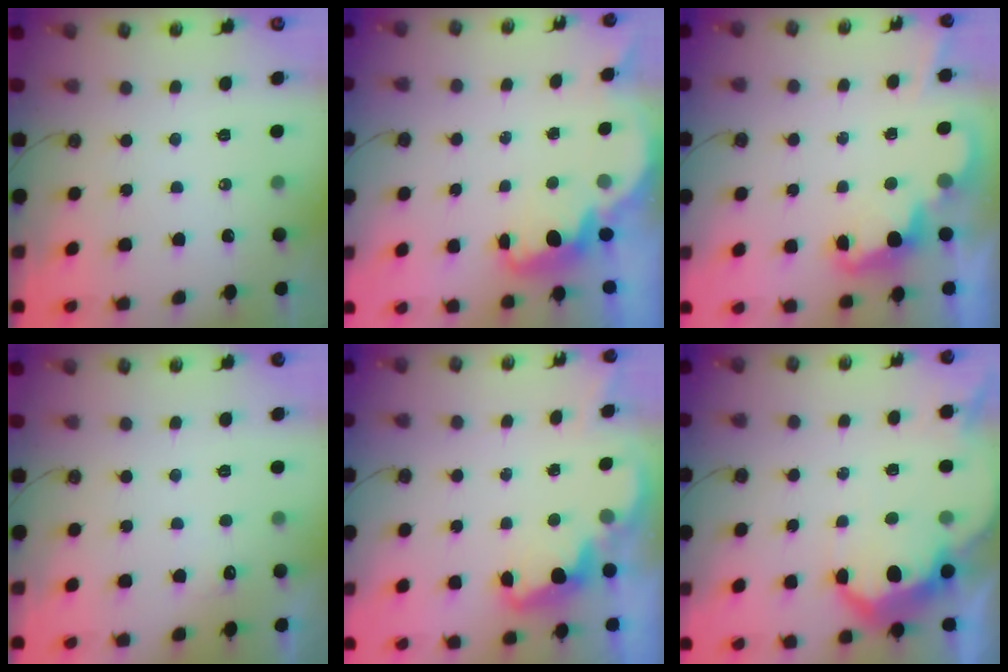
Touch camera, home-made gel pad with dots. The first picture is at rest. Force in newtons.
{"total": 2.2, "press": 2.1, "slide": 0.6}
{"total": 2.5, "press": 2.4, "slide": 0.5}
{"total": 4.4, "press": 4.2, "slide": 1.1}
{"total": 2.4, "press": 2.4, "slide": 0.5}
{"total": 10.5, "press": 10.5, "slide": 0.5}